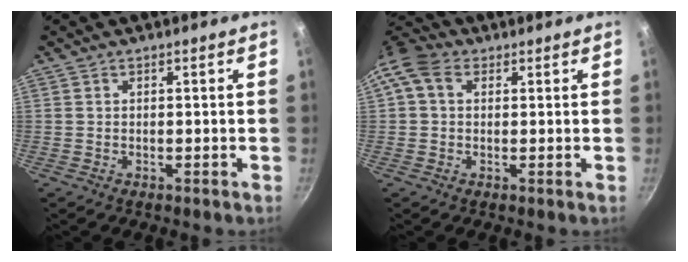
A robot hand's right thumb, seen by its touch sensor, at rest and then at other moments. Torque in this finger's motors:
{"motor_torque": [1.54, 1.63, 1.10, 0.17, 0.45]}